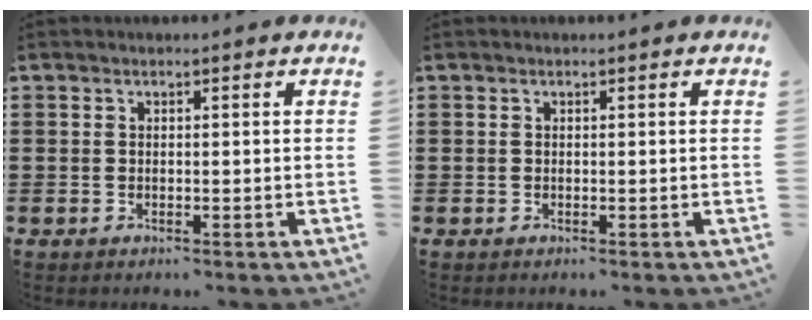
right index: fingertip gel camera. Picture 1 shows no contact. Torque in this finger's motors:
{"motor_torque": [0.36, 0.13, 0.00, 0.00]}